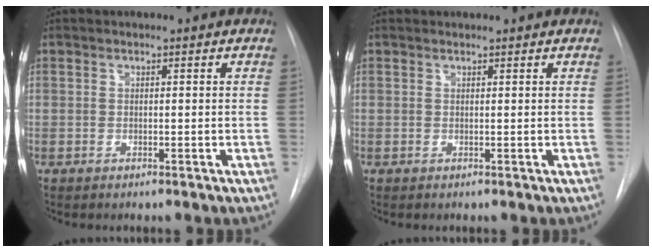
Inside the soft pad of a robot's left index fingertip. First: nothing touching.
{"total": 0.6, "force": [0.6, 0.1, 0.0], "torque": [-0.006, 0.014, 0.011]}